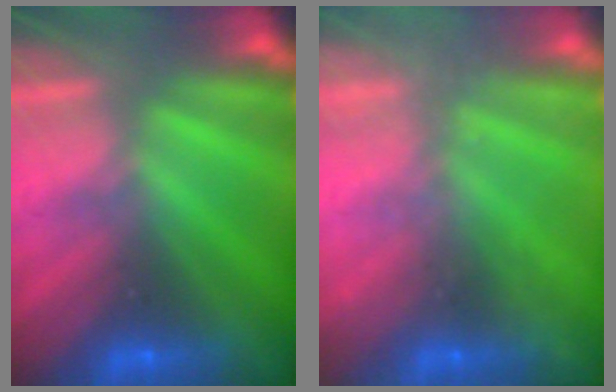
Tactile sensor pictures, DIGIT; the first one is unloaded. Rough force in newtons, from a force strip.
{"total": 2.2}